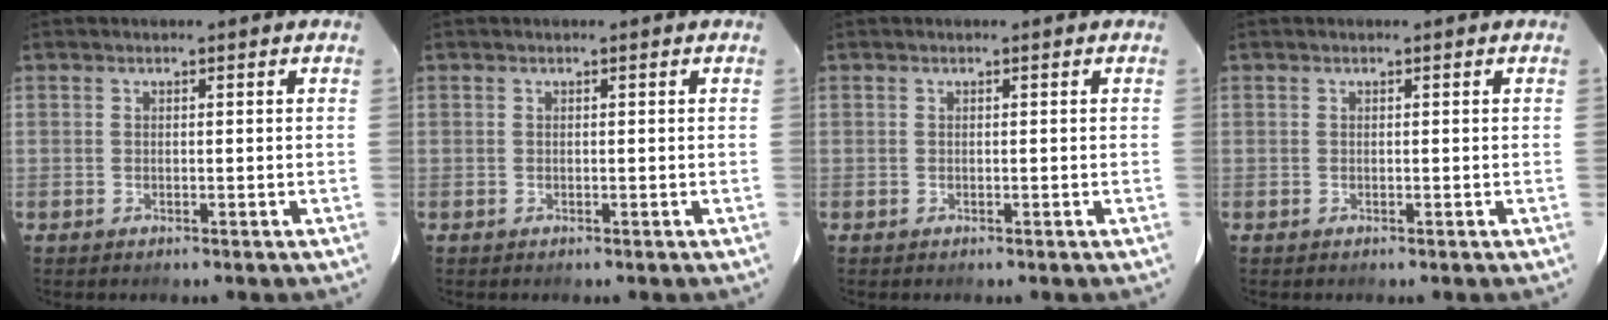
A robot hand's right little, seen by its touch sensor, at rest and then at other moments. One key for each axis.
{"total": 0.0}
{"total": 0.0}
{"total": 0.0}